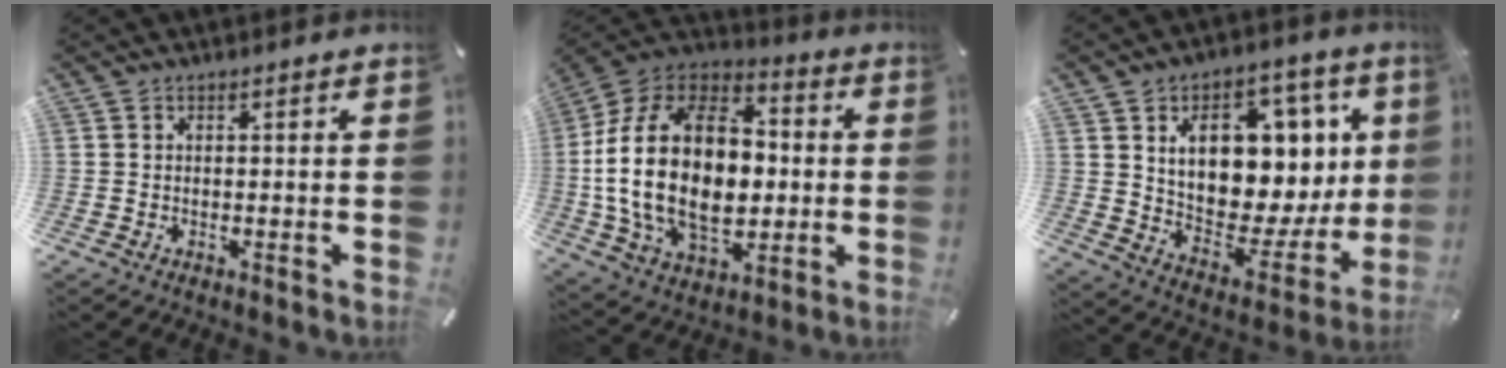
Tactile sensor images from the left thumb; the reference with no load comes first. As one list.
[{"total": 25.9, "force": [-2.4, 17.8, 18.7], "torque": [-0.384, 0.008, -0.037]}, {"total": 16.2, "force": [6.3, 10.3, 10.8], "torque": [-0.152, -0.051, 0.109]}]